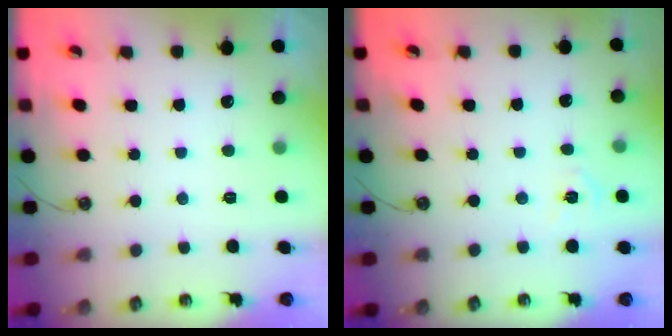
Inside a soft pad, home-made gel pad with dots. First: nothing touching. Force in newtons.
{"total": 3.6, "press": 3.6, "slide": 0.4}